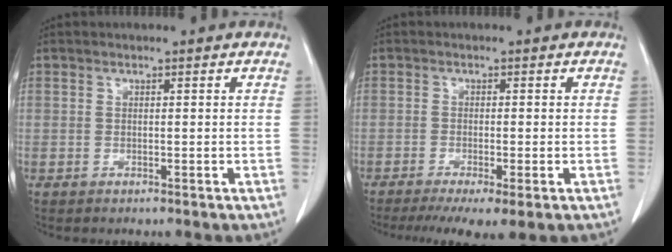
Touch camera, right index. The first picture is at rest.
{"total": 7.7, "force": [-5.2, 1.1, 5.6], "torque": [-0.080, -0.020, -0.082]}